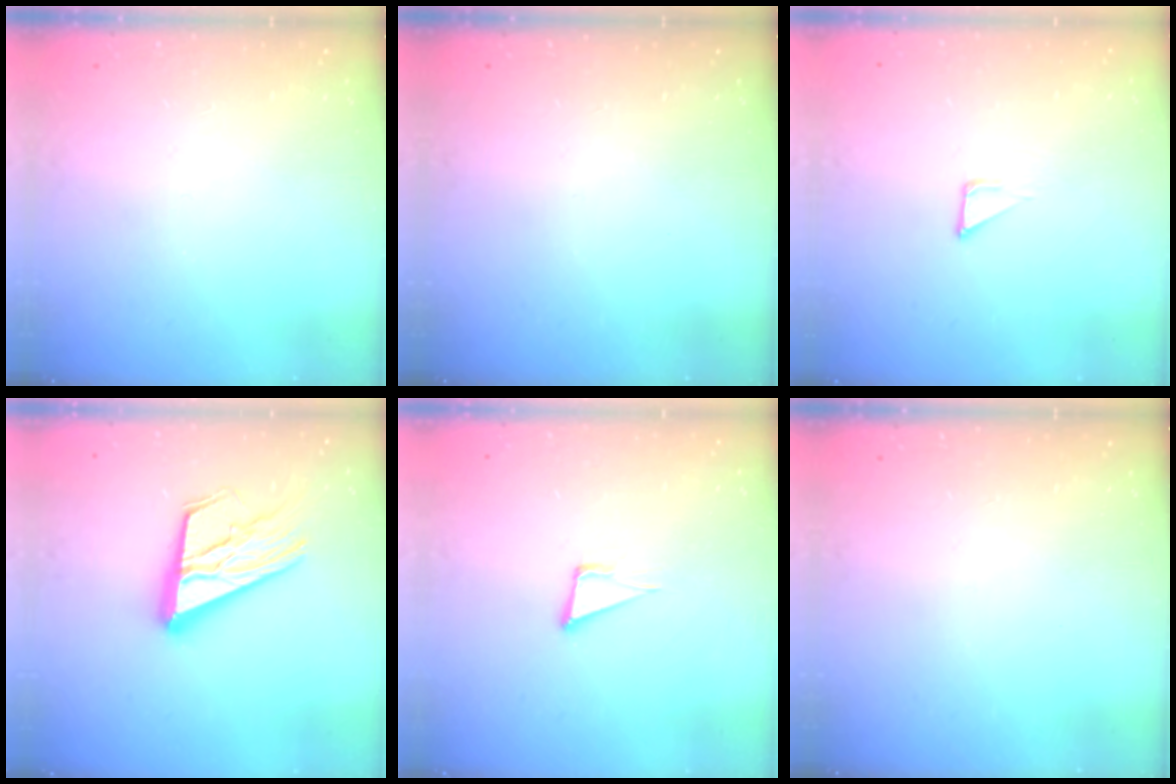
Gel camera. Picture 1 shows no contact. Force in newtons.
{"total": 0.0}
{"total": 2.1, "press": 2.1, "slide": 0.1}
{"total": 18.0, "press": 17.9, "slide": 1.8}
{"total": 5.2, "press": 4.2, "slide": 3.1}
{"total": 0.0}